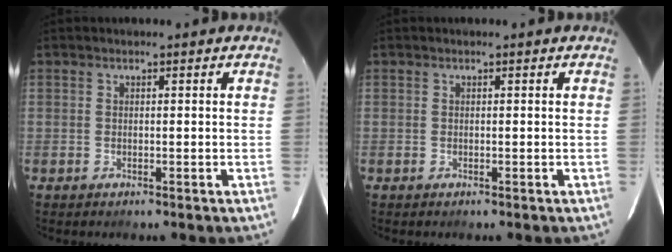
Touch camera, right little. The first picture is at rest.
{"total": 0.0}